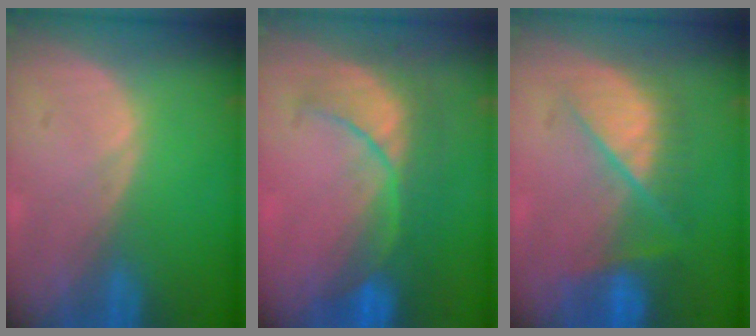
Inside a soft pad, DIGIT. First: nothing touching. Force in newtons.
{"total": 8.4, "press": 8.2, "slide": 1.9}
{"total": 7.4, "press": 7.3, "slide": 1.3}